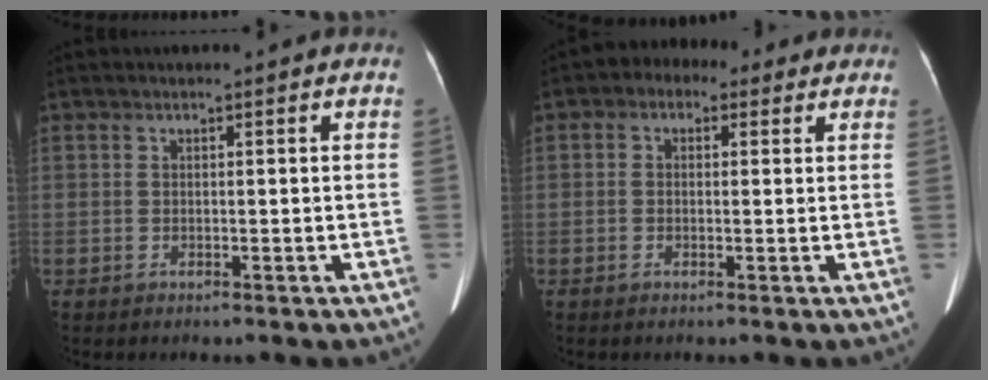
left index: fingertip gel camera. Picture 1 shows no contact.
{"total": 4.7, "force": [2.1, 3.4, 2.5], "torque": [-0.035, 0.038, 0.025]}